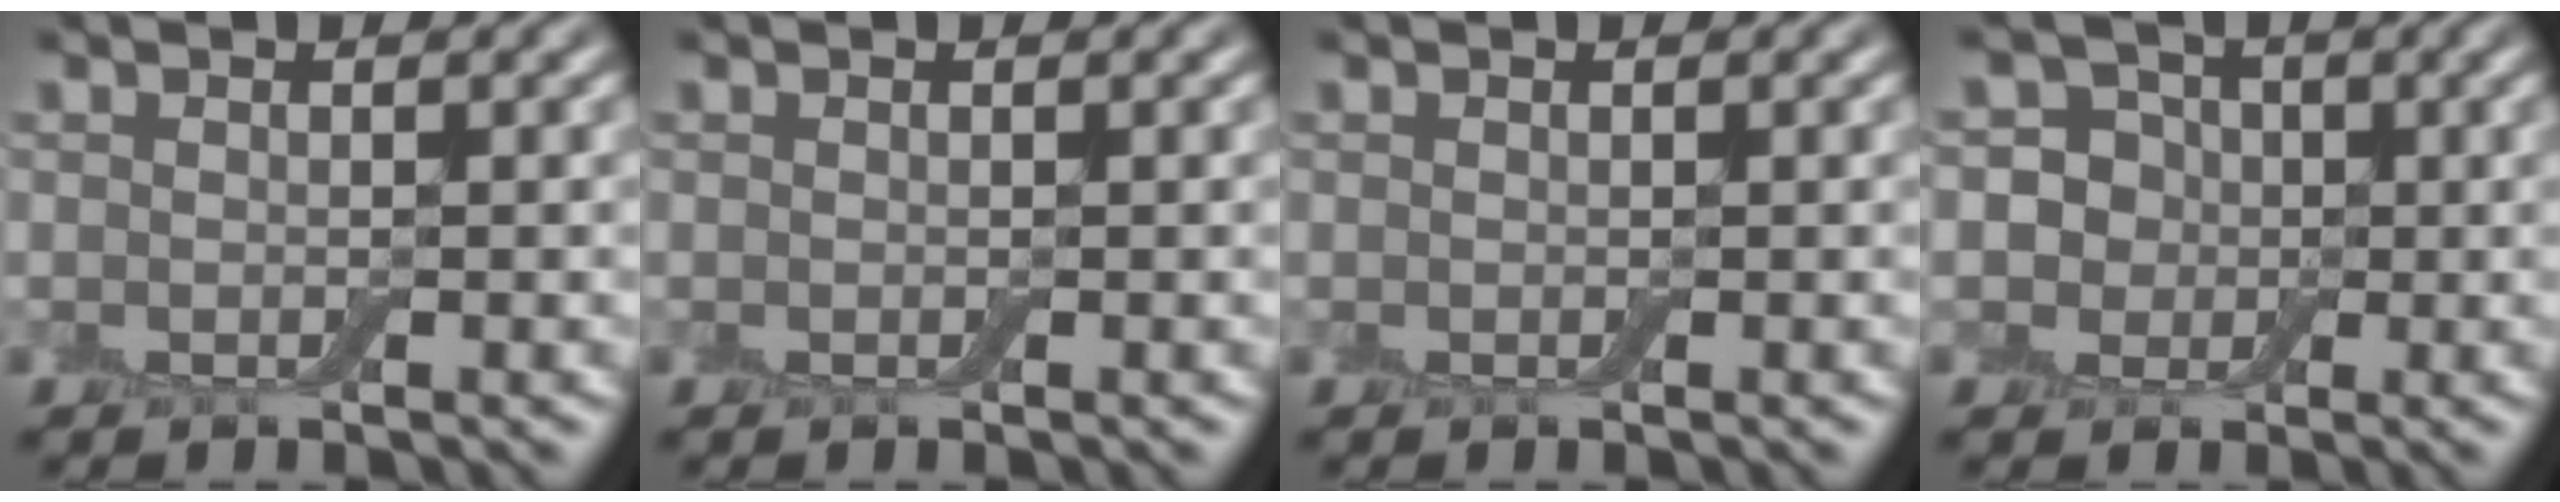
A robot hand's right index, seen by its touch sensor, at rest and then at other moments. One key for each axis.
{"total": 0.0}
{"total": 0.0}
{"total": 5.6, "fx": 1.1, "fy": 5.1, "fz": 1.9, "tx": -0.011, "ty": 0.024, "tz": -0.014}